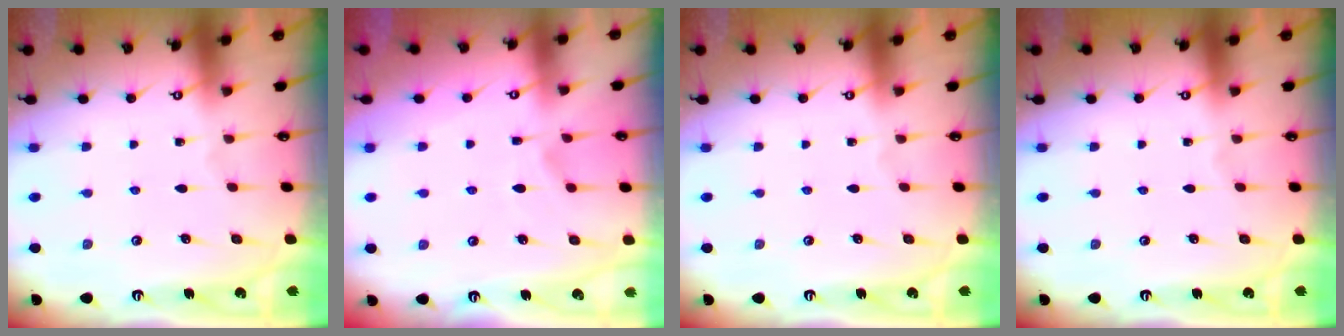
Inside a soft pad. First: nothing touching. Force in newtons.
{"total": 2.4, "press": 2.1, "slide": 1.2}
{"total": 0.0}
{"total": 0.0}